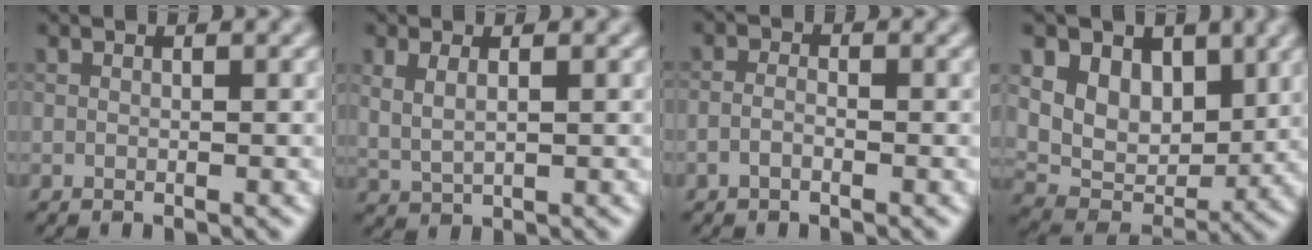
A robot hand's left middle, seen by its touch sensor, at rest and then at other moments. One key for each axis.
{"total": 2.0, "fx": 0.8, "fy": 0.9, "fz": 1.6, "tx": -0.037, "ty": -0.006, "tz": 0.023}
{"total": 1.2, "fx": -0.6, "fy": 0.6, "fz": 0.8, "tx": -0.018, "ty": 0.001, "tz": -0.016}
{"total": 7.0, "fx": 2.8, "fy": 5.1, "fz": 3.9, "tx": -0.069, "ty": -0.014, "tz": 0.044}